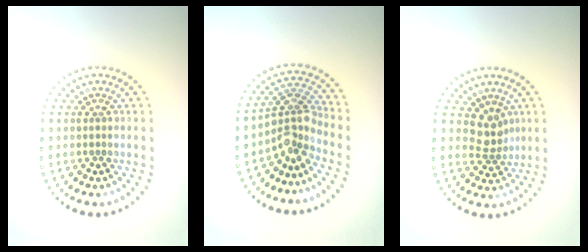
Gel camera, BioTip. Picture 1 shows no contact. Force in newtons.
{"total": 3.6, "press": 2.5, "slide": 2.6}
{"total": 2.5, "press": 1.9, "slide": 1.6}